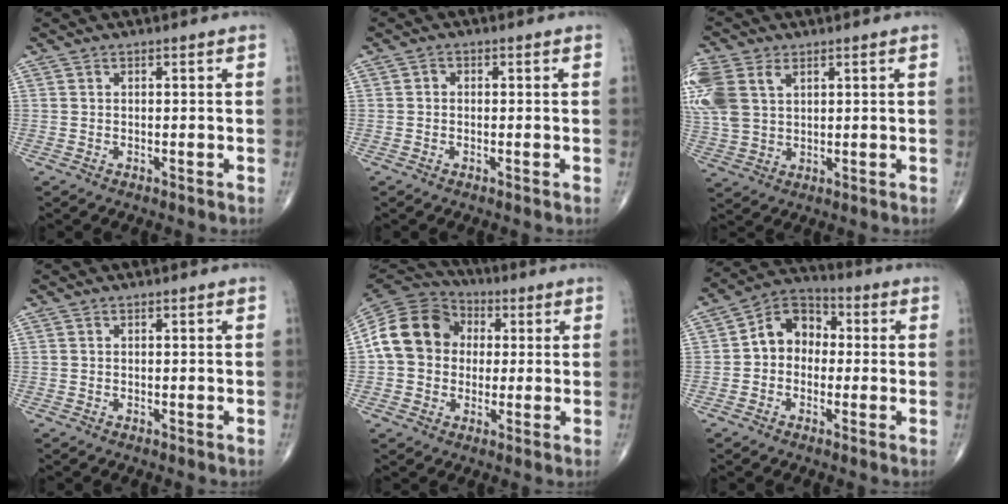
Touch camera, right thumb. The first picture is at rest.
{"total": 1.0, "force": [-0.1, 0.9, 0.5], "torque": [-0.001, 0.003, -0.007]}
{"total": 14.9, "force": [5.1, 10.4, 9.4], "torque": [-0.253, 0.011, 0.105]}
{"total": 0.0}
{"total": 15.2, "force": [1.5, 12.7, 8.1], "torque": [-0.140, 0.031, 0.022]}
{"total": 9.2, "force": [0.1, 7.3, 5.6], "torque": [-0.061, 0.035, -0.014]}